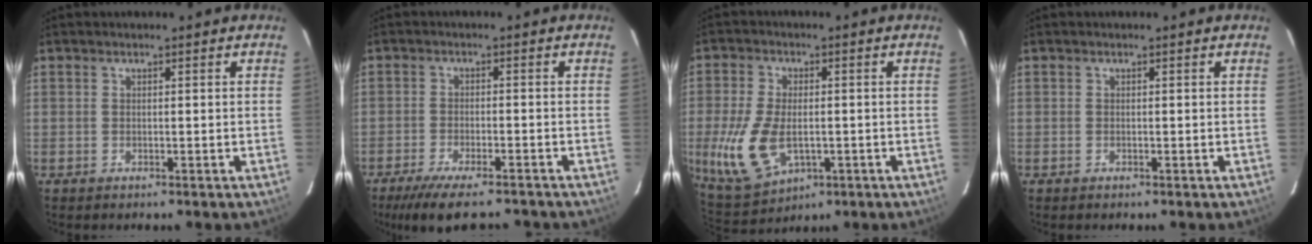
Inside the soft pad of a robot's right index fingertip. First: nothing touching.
{"total": 11.3, "force": [-9.2, 2.6, 5.9], "torque": [-0.130, -0.027, -0.150]}
{"total": 12.1, "force": [-2.2, 7.1, 9.5], "torque": [-0.213, -0.013, -0.027]}
{"total": 0.0}